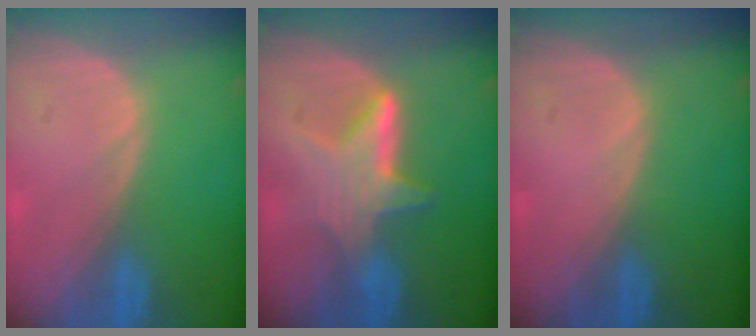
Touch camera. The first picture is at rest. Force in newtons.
{"total": 6.4, "press": 6.0, "slide": 2.2}
{"total": 0.0}